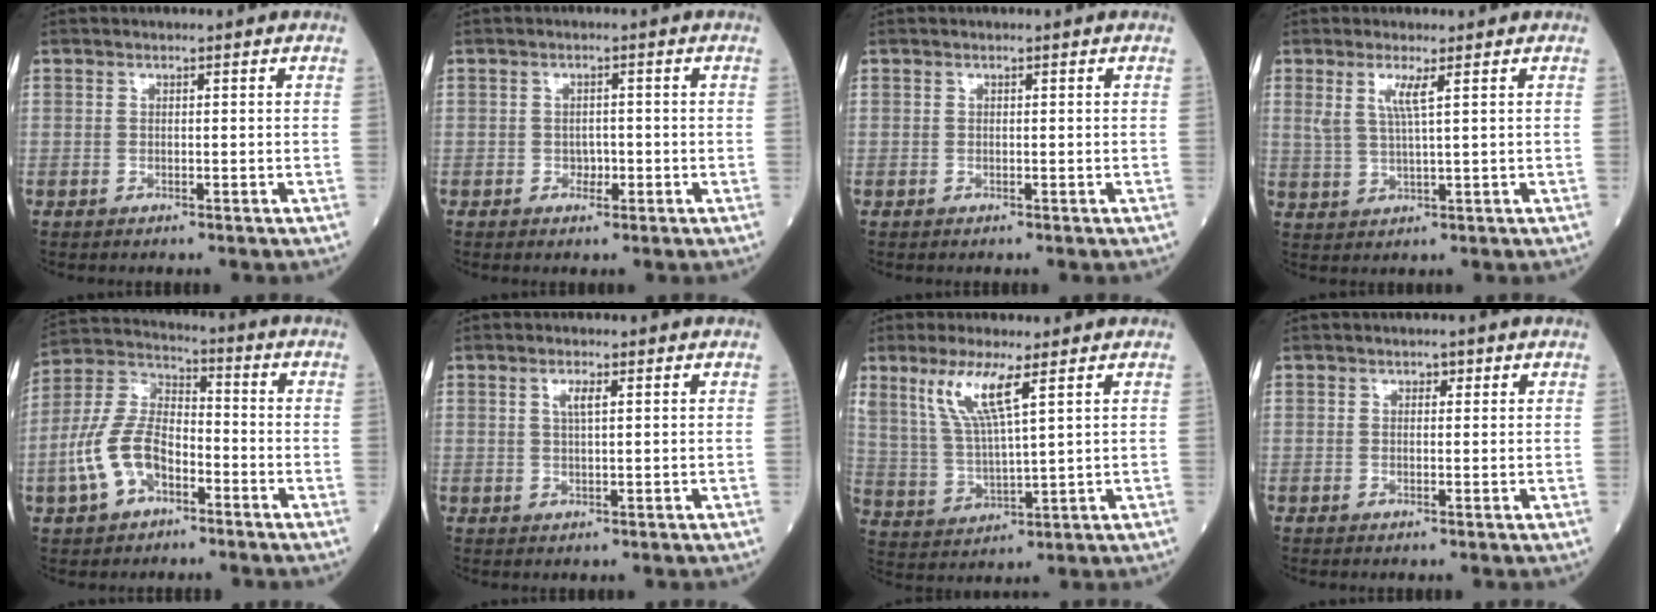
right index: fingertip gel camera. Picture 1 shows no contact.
{"total": 1.7, "force": [-0.6, 1.2, 1.1], "torque": [-0.008, 0.005, -0.006]}
{"total": 0.0}
{"total": 3.8, "force": [1.7, -0.1, 3.4], "torque": [-0.074, -0.002, 0.037]}
{"total": 11.2, "force": [-4.5, 6.2, 8.1], "torque": [-0.192, 0.018, -0.088]}
{"total": 2.1, "force": [0.8, 0.3, 1.9], "torque": [-0.038, 0.001, 0.015]}
{"total": 9.1, "force": [5.0, 0.8, 7.5], "torque": [-0.163, 0.000, 0.107]}
{"total": 0.9, "force": [0.4, 0.6, 0.4], "torque": [0.001, 0.000, 0.002]}